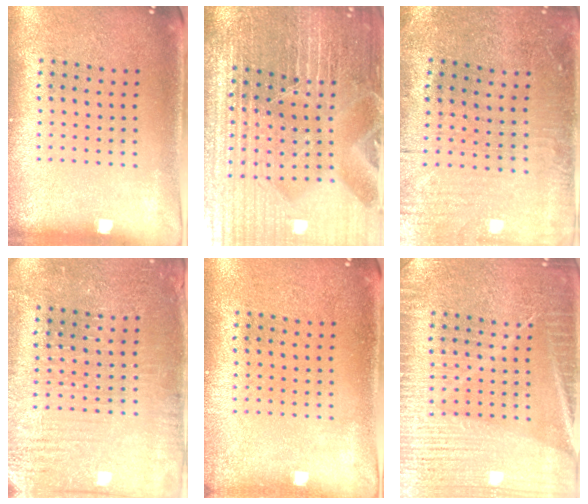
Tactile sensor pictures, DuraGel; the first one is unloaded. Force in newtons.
{"total": 5.5, "press": 5.2, "slide": 1.9}
{"total": 0.7, "press": 0.5, "slide": 0.5}
{"total": 3.1, "press": 3.1, "slide": 0.3}
{"total": 0.7, "press": 0.7, "slide": 0.0}
{"total": 3.9, "press": 3.9, "slide": 0.5}